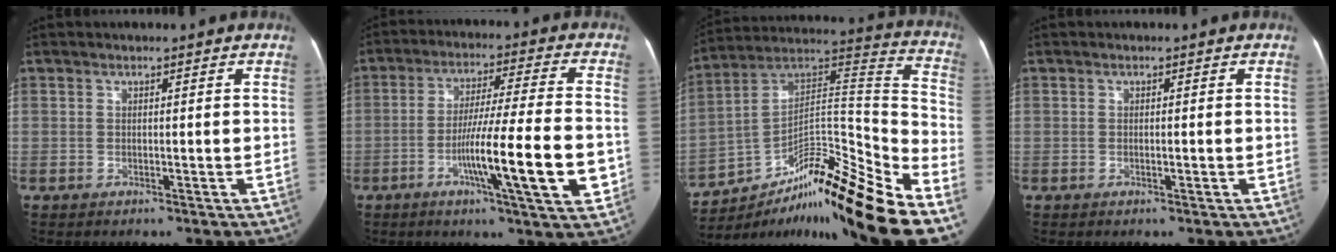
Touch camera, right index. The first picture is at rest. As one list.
[{"total": 15.3, "force": [-4.5, 0.3, 14.6], "torque": [-0.237, -0.011, -0.074]}, {"total": 24.1, "force": [-16.1, 2.0, 17.8], "torque": [-0.245, 0.039, -0.265]}, {"total": 1.0, "force": [-0.2, 0.3, 0.9], "torque": [-0.019, 0.003, -0.003]}]